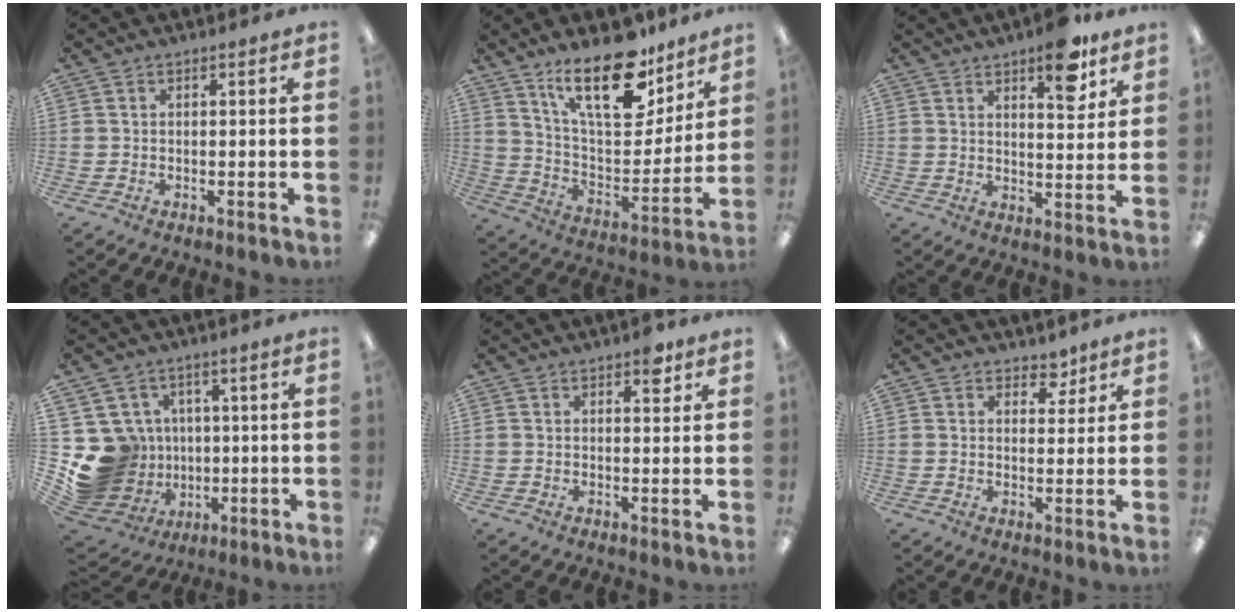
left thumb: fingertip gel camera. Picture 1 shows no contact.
{"total": 22.1, "force": [14.7, 9.3, 13.6], "torque": [-0.213, -0.091, 0.252]}
{"total": 10.0, "force": [6.7, 3.5, 6.6], "torque": [-0.071, -0.039, 0.105]}
{"total": 13.8, "force": [-0.7, 13.1, 4.3], "torque": [-0.112, -0.008, 0.009]}
{"total": 4.1, "force": [2.4, 1.9, 2.6], "torque": [-0.016, -0.011, 0.034]}
{"total": 4.3, "force": [3.4, 2.5, 1.1], "torque": [0.002, -0.020, 0.056]}